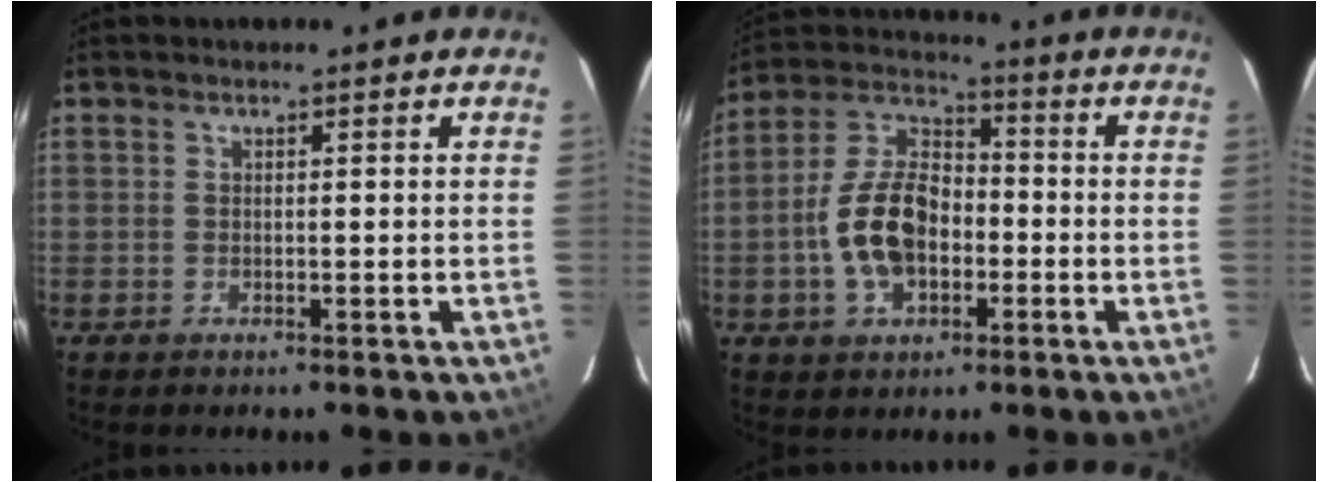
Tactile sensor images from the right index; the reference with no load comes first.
{"total": 13.2, "force": [-3.2, 8.1, 9.9], "torque": [-0.201, 0.022, -0.054]}